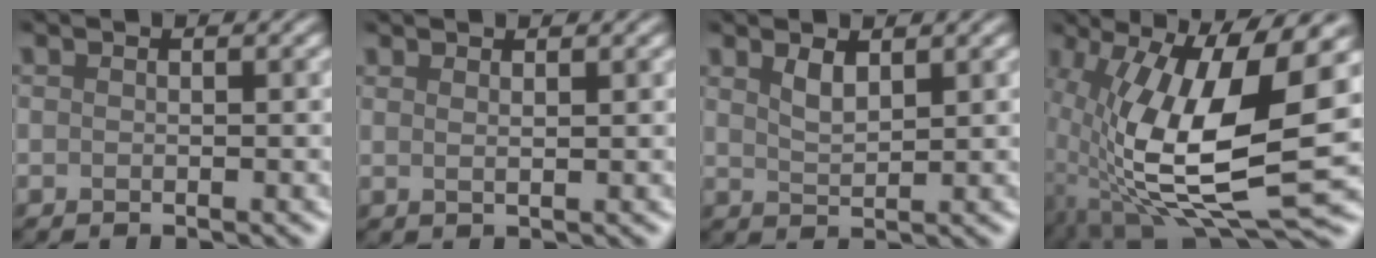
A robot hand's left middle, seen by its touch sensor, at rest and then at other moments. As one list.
[{"total": 0.7, "force": [0.5, 0.0, 0.4], "torque": [-0.006, 0.002, 0.006]}, {"total": 1.7, "force": [1.5, 0.4, 0.8], "torque": [-0.019, 0.004, 0.030]}, {"total": 13.1, "force": [0.1, 4.5, 12.3], "torque": [-0.241, -0.014, 0.000]}]